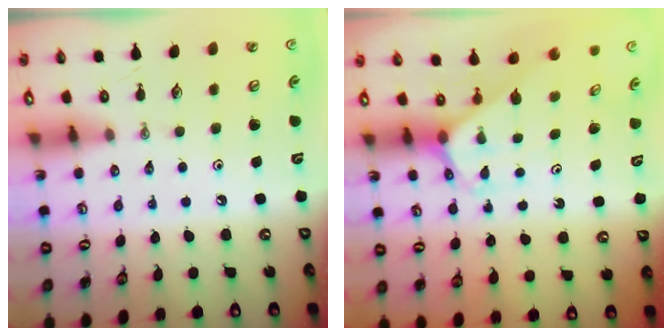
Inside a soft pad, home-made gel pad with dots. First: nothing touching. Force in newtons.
{"total": 2.4, "press": 2.4, "slide": 0.2}